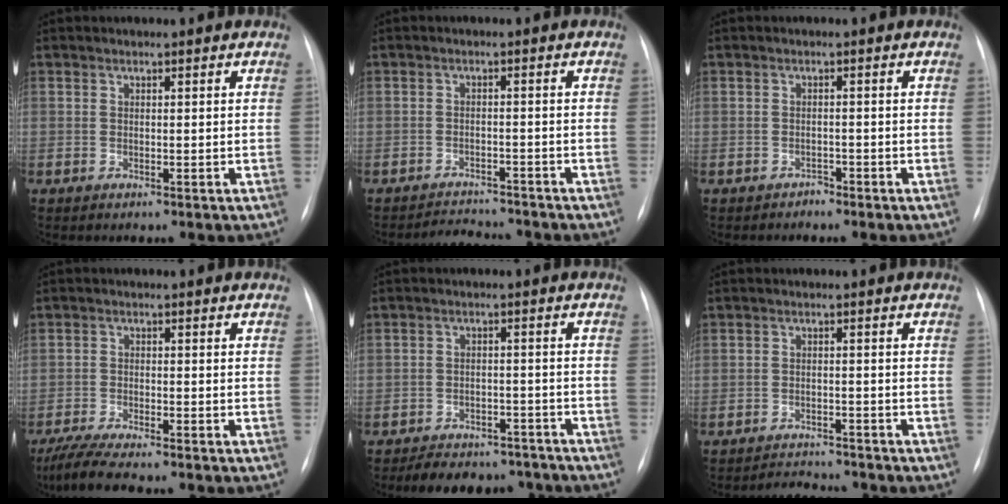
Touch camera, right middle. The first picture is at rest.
{"total": 5.0, "force": [-4.9, 0.7, 0.5], "torque": [-0.010, -0.002, -0.074]}
{"total": 1.1, "force": [-1.0, 0.5, -0.1], "torque": [0.002, 0.001, -0.019]}
{"total": 7.2, "force": [-6.0, 0.3, 3.8], "torque": [-0.069, -0.023, -0.104]}
{"total": 11.5, "force": [-10.0, 4.8, 2.9], "torque": [-0.036, 0.012, -0.127]}
{"total": 4.6, "force": [-4.5, 0.6, 0.4], "torque": [-0.008, -0.003, -0.069]}